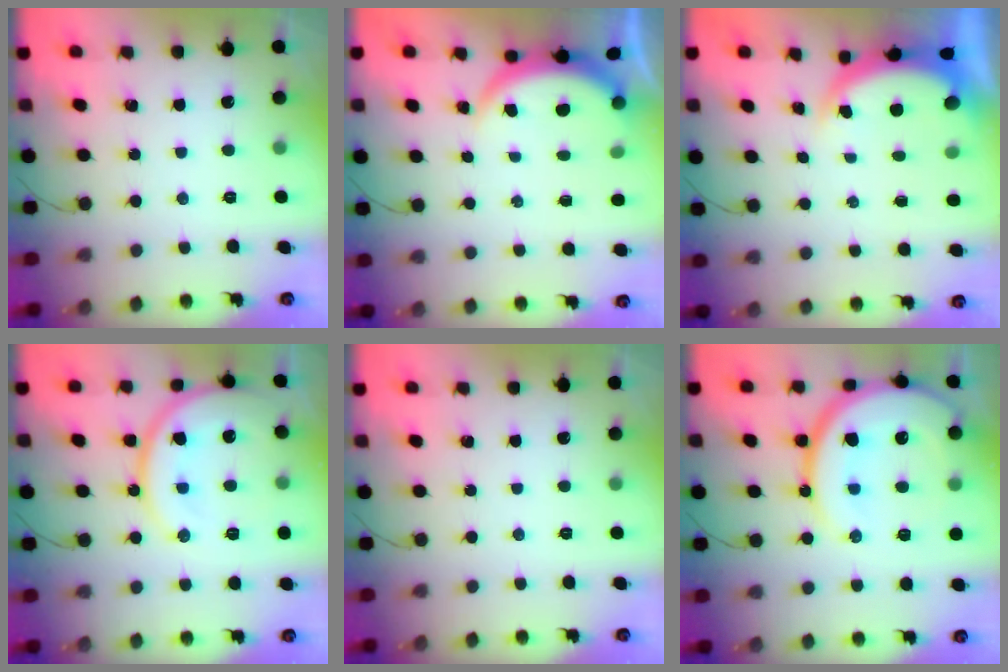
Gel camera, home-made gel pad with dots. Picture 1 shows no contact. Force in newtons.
{"total": 3.9, "press": 3.9, "slide": 0.1}
{"total": 4.0, "press": 4.0, "slide": 0.6}
{"total": 15.8, "press": 15.7, "slide": 1.4}
{"total": 0.0}
{"total": 21.6, "press": 21.5, "slide": 2.5}